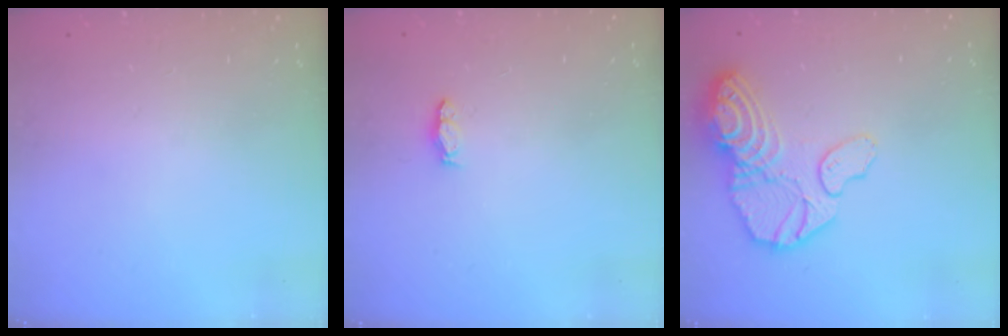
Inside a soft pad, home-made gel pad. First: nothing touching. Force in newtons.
{"total": 7.9, "press": 4.8, "slide": 6.2}
{"total": 17.8, "press": 17.7, "slide": 1.6}